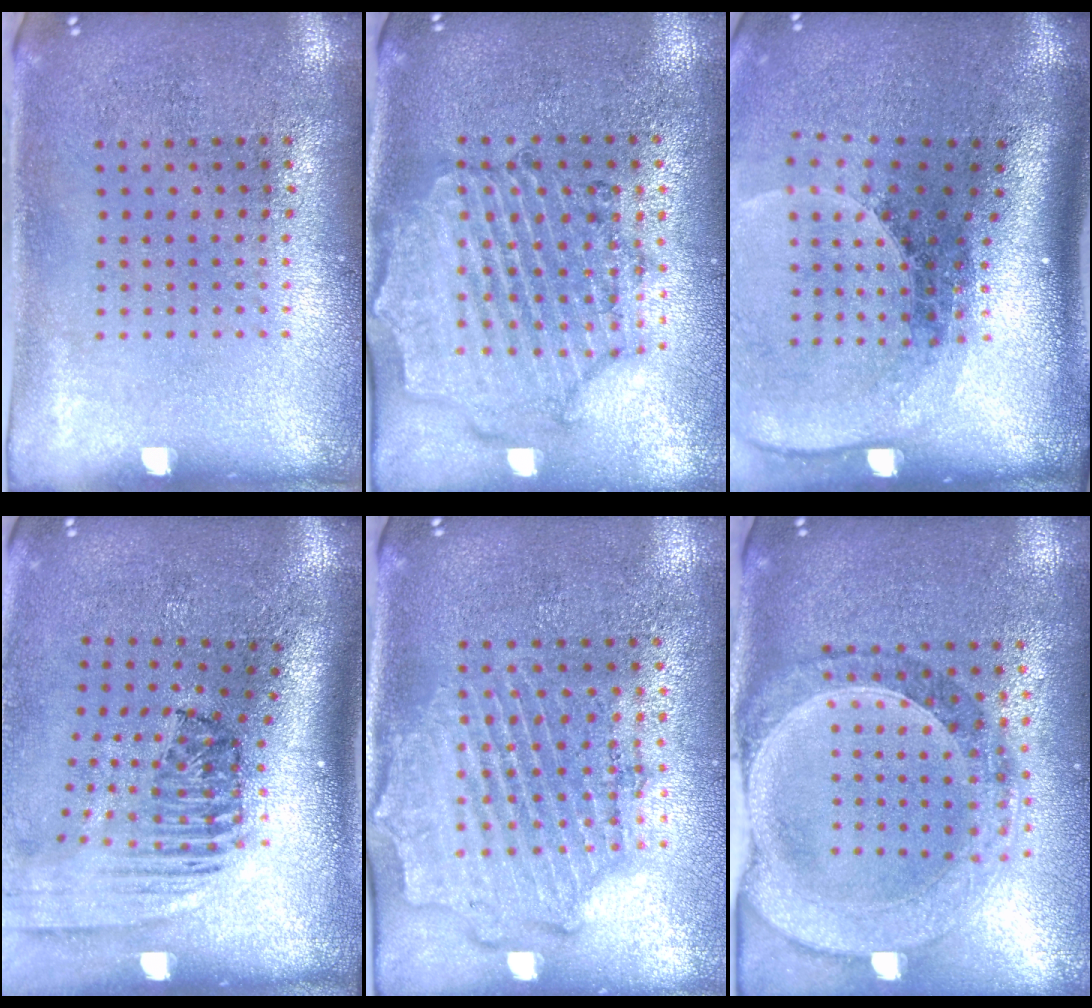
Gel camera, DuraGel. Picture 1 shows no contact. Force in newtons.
{"total": 1.7, "press": 1.6, "slide": 0.3}
{"total": 2.7, "press": 1.9, "slide": 1.9}
{"total": 2.4, "press": 1.5, "slide": 1.8}
{"total": 1.8, "press": 1.7, "slide": 0.6}
{"total": 1.4, "press": 1.4, "slide": 0.3}